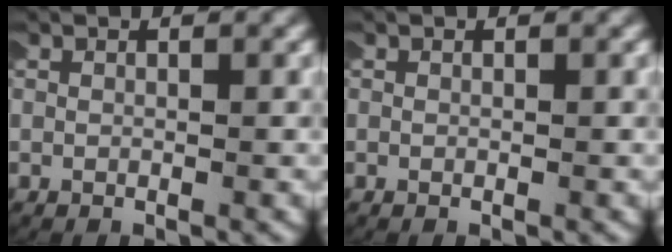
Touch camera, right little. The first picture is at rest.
{"total": 0.0}